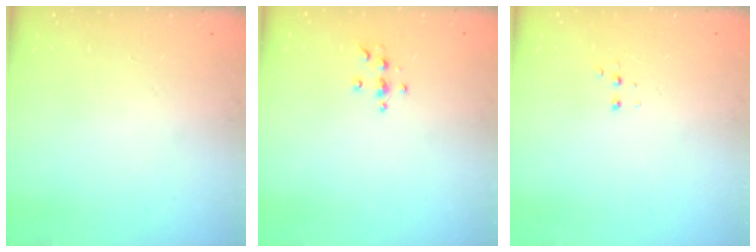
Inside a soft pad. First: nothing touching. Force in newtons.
{"total": 4.6, "press": 4.5, "slide": 0.5}
{"total": 3.3, "press": 3.2, "slide": 0.7}